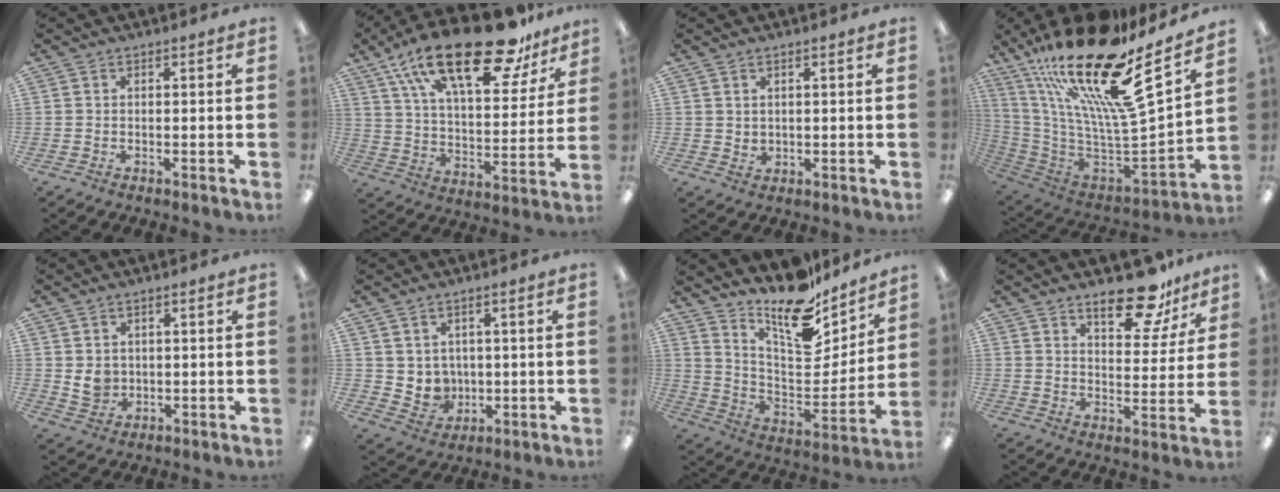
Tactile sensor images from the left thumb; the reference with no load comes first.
{"total": 25.9, "force": [17.3, 9.8, 16.7], "torque": [-0.273, -0.100, 0.291]}
{"total": 1.7, "force": [1.2, 1.1, 0.4], "torque": [-0.002, -0.003, 0.021]}
{"total": 24.3, "force": [15.8, 5.4, 17.8], "torque": [-0.315, -0.131, 0.260]}
{"total": 4.3, "force": [0.8, 3.8, 1.8], "torque": [-0.021, 0.000, 0.016]}
{"total": 4.9, "force": [1.9, 4.5, 0.3], "torque": [-0.017, -0.011, 0.042]}
{"total": 17.1, "force": [14.5, 5.7, 7.2], "torque": [-0.123, -0.128, 0.253]}
{"total": 14.0, "force": [10.1, 5.8, 7.6], "torque": [-0.081, -0.066, 0.170]}